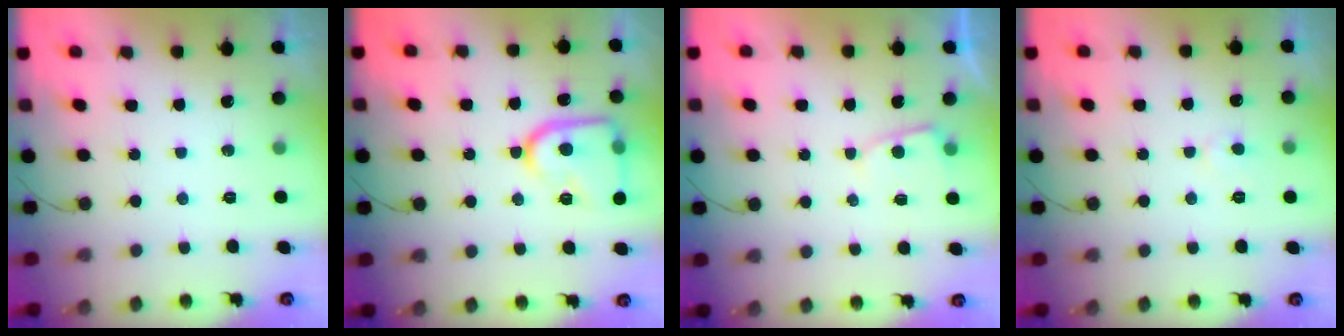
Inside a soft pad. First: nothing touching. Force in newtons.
{"total": 14.2, "press": 14.1, "slide": 1.2}
{"total": 2.6, "press": 2.6, "slide": 0.2}
{"total": 3.8, "press": 3.8, "slide": 0.4}